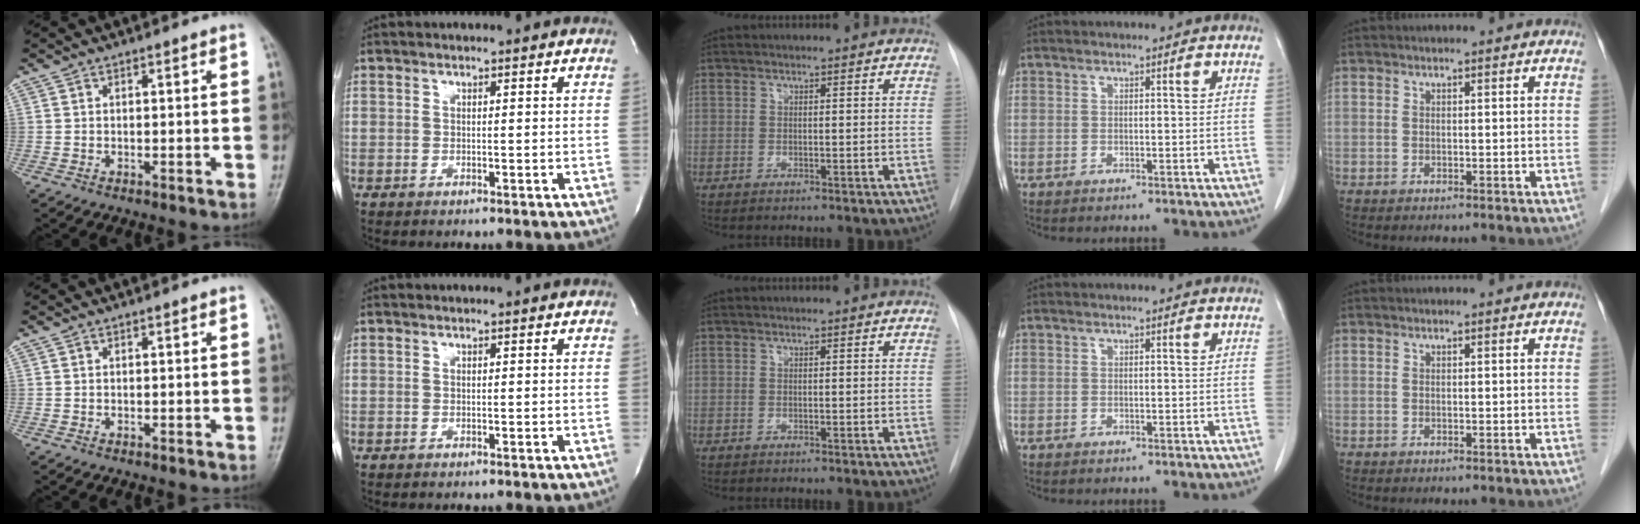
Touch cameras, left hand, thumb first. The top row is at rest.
{}